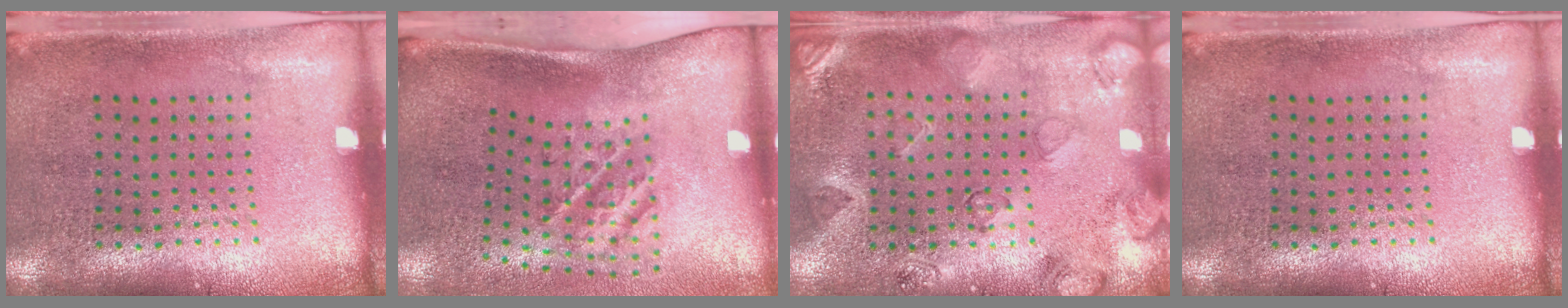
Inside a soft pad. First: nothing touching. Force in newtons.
{"total": 2.4, "press": 1.3, "slide": 2.0}
{"total": 2.6, "press": 1.9, "slide": 1.7}
{"total": 0.0}